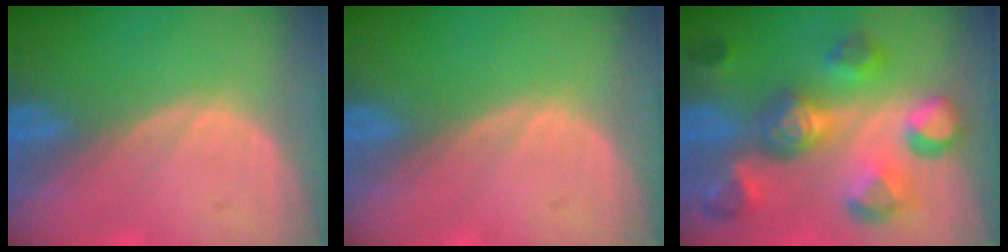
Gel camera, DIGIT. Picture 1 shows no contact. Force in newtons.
{"total": 0.0}
{"total": 10.7, "press": 10.0, "slide": 3.7}